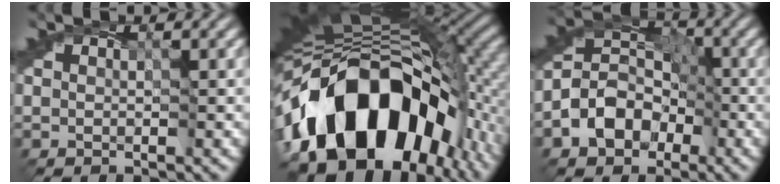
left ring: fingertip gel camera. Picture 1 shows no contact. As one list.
[{"total": 17.8, "force": [-6.4, 10.3, 13.0], "torque": [-0.213, -0.016, -0.105]}, {"total": 5.9, "force": [-2.6, 4.5, 2.8], "torque": [-0.041, 0.011, -0.058]}]